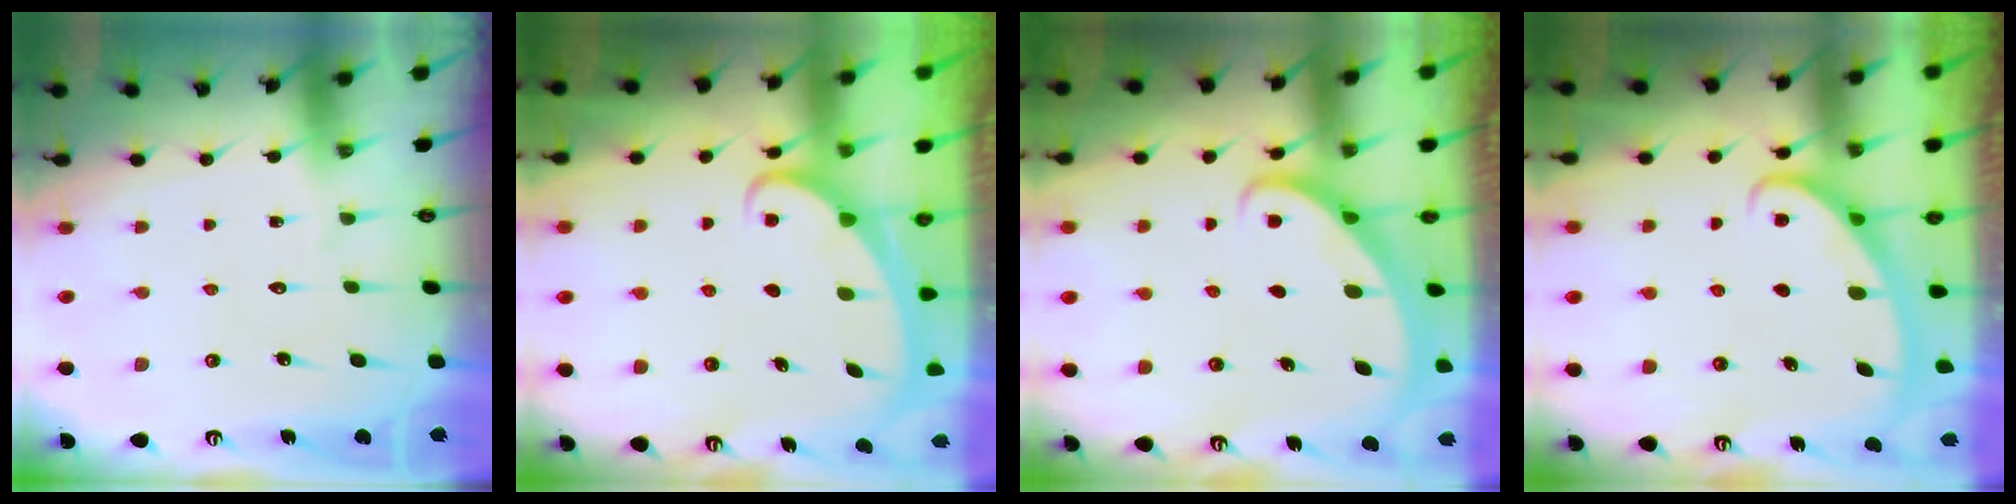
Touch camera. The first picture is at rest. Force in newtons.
{"total": 2.4, "press": 2.3, "slide": 0.3}
{"total": 2.7, "press": 2.7, "slide": 0.1}
{"total": 2.8, "press": 2.8, "slide": 0.4}